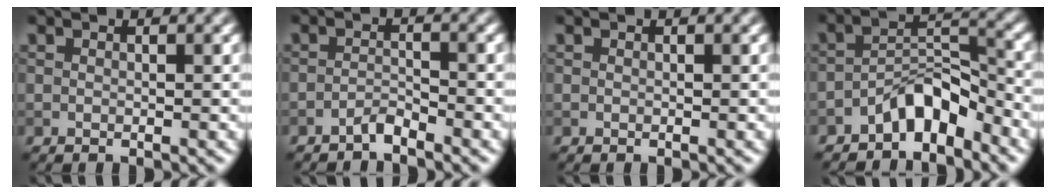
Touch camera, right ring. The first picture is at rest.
{"total": 1.4, "force": [-1.3, 0.1, 0.5], "torque": [-0.008, 0.007, -0.027]}
{"total": 0.0}
{"total": 4.4, "force": [-3.2, 1.6, 2.5], "torque": [-0.034, 0.021, -0.058]}